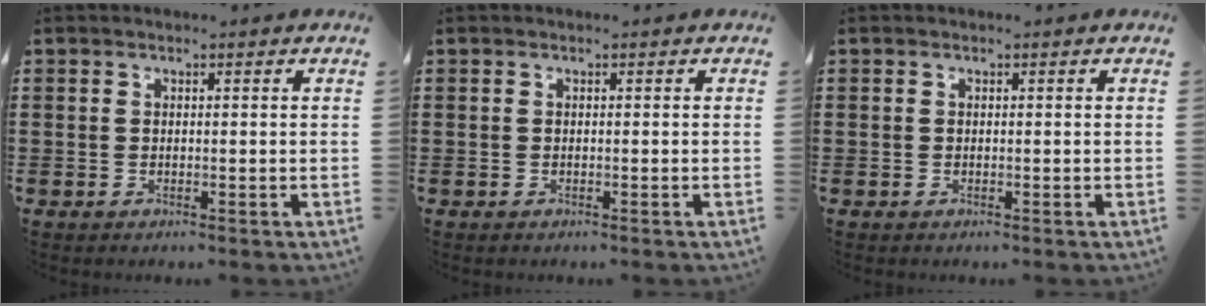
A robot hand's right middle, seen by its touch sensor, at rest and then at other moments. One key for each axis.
{"total": 0.0}
{"total": 0.0}